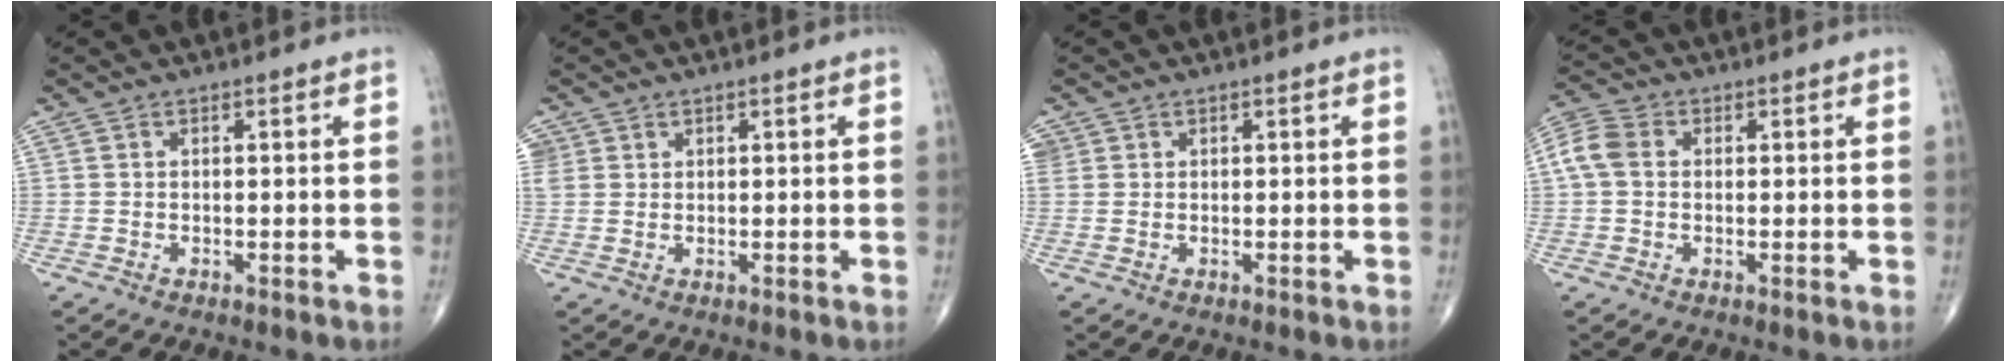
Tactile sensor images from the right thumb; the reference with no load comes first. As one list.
[{"total": 2.5, "force": [1.3, 2.2, 0.4], "torque": [0.007, 0.000, 0.024]}, {"total": 1.8, "force": [0.7, 1.6, 0.3], "torque": [0.005, 0.004, 0.012]}, {"total": 5.9, "force": [0.6, 4.5, 3.7], "torque": [-0.088, 0.020, 0.006]}]